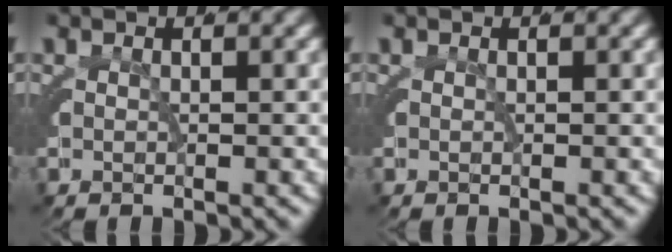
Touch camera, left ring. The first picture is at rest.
{"total": 0.0}